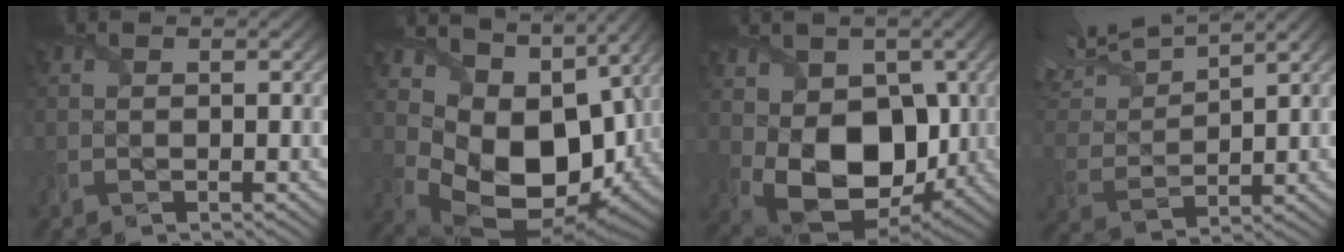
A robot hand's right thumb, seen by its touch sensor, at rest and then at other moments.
{"total": 15.0, "force": [3.5, 10.5, 10.1], "torque": [-0.209, -0.029, 0.085]}
{"total": 12.3, "force": [0.0, 8.7, 8.6], "torque": [-0.171, -0.035, 0.003]}
{"total": 11.5, "force": [9.4, 2.6, 6.1], "torque": [-0.152, 0.021, 0.160]}